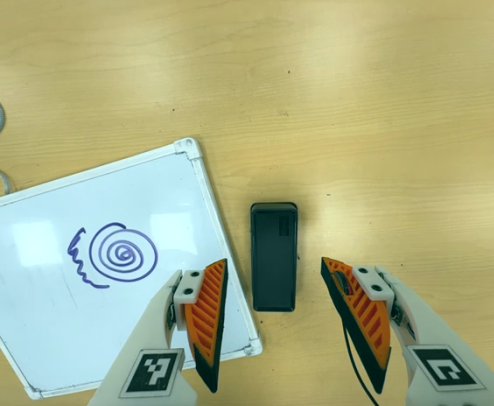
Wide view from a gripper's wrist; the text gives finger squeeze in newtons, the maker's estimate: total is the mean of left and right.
{"total": 0.0}